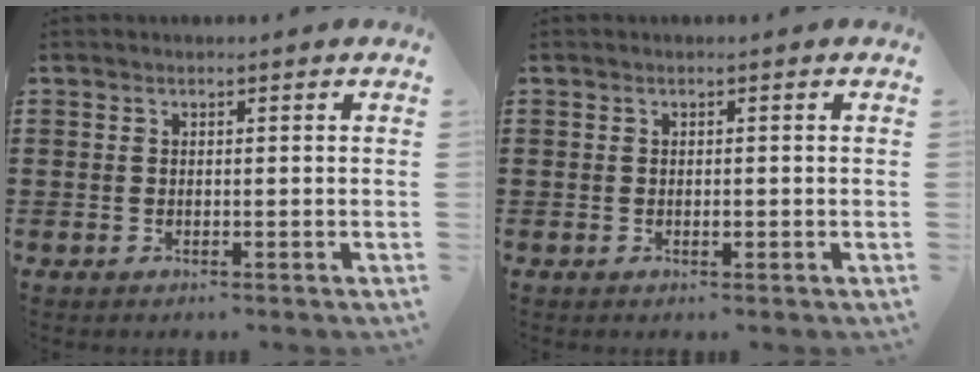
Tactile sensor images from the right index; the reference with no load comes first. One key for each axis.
{"total": 0.5, "fx": -0.1, "fy": 0.2, "fz": 0.5, "tx": -0.009, "ty": -0.002, "tz": -0.003}